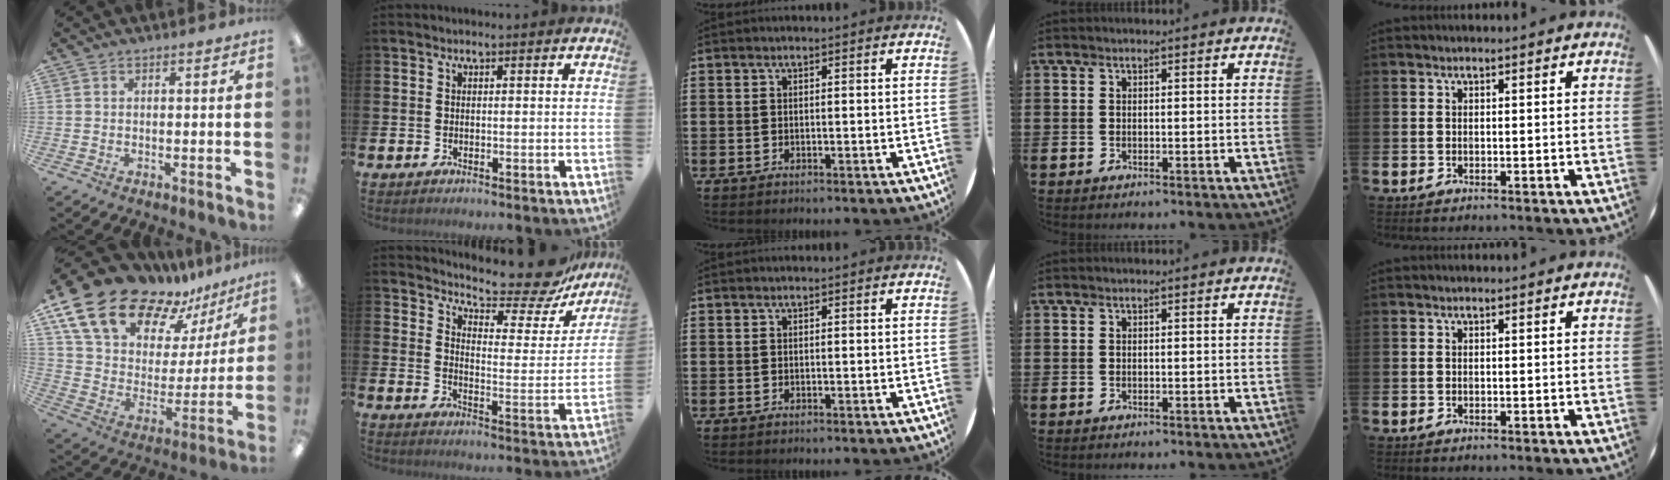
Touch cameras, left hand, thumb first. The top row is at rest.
{"thumb": {"total": 21.1, "force": [16.5, 10.6, 7.9], "torque": [-0.153, -0.117, 0.306]}, "index": {"total": 9.9, "force": [9.1, 1.8, 3.7], "torque": [-0.068, -0.069, 0.152]}}